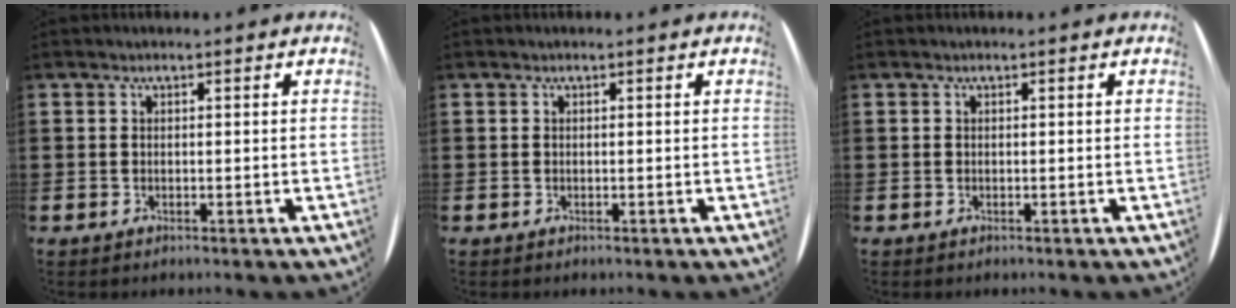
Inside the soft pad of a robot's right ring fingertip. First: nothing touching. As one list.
[{"total": 0.0}, {"total": 0.0}]